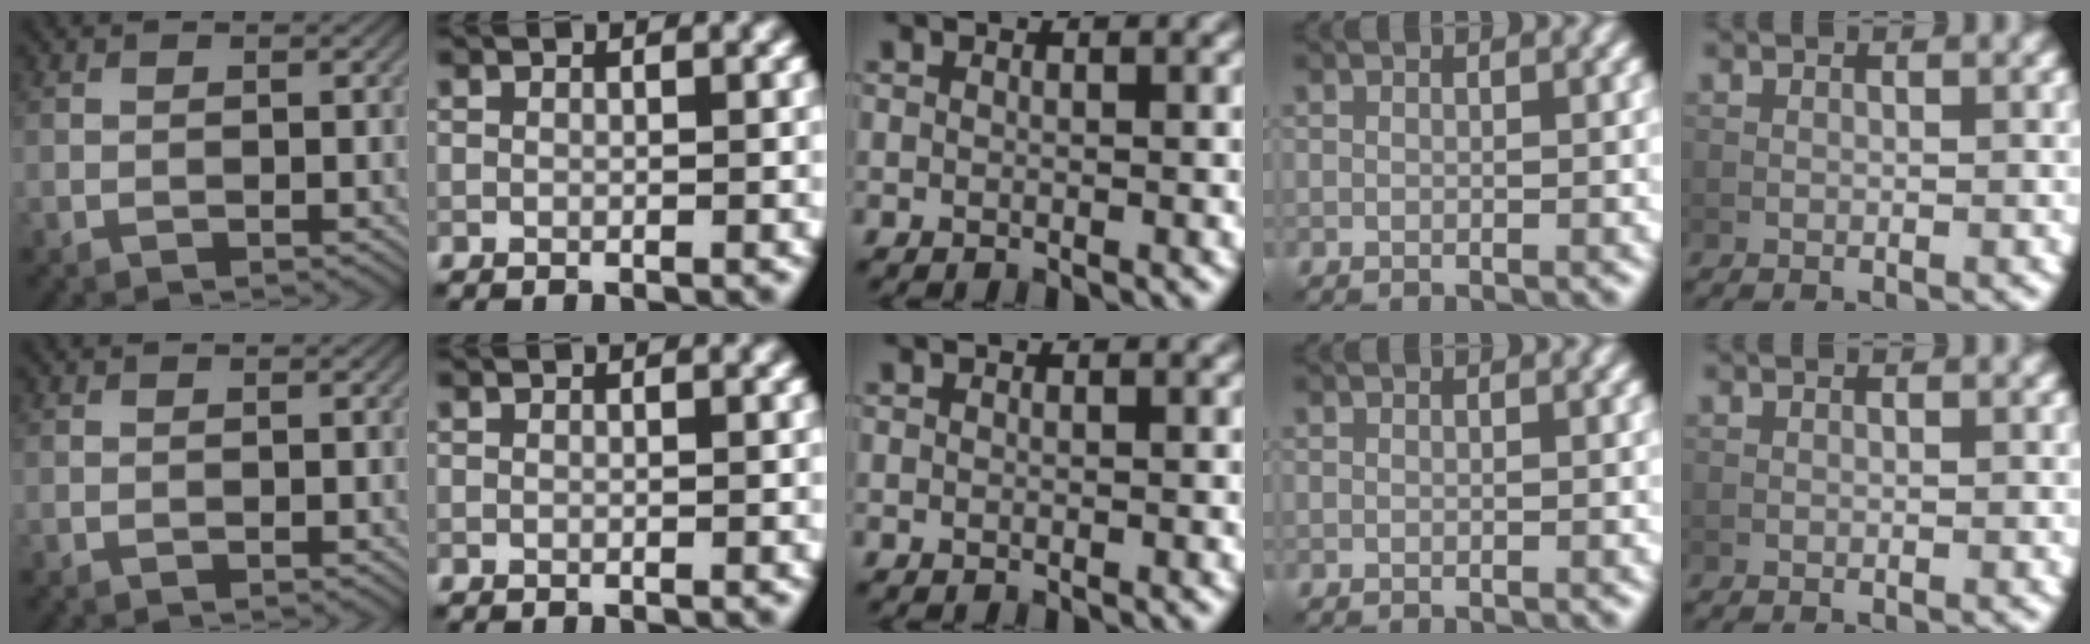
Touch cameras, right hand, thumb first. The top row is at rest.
{}